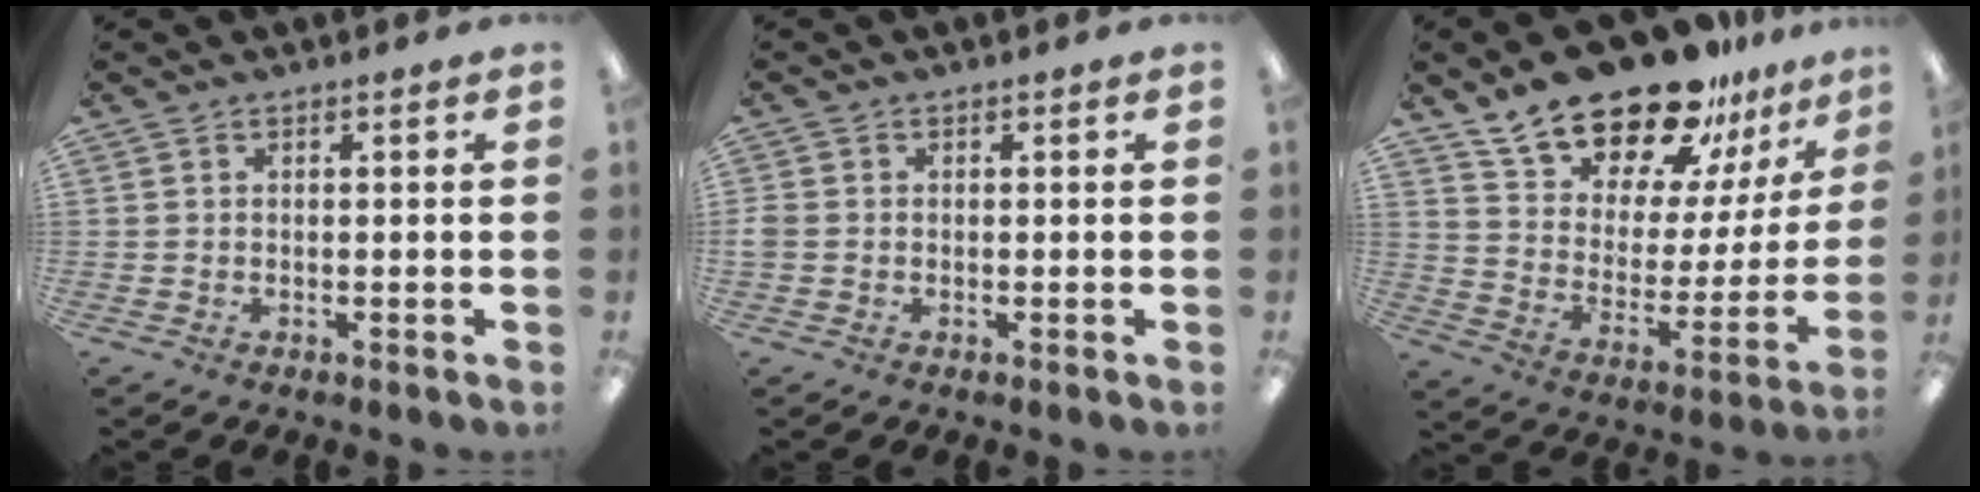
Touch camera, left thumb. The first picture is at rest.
{"total": 1.9, "force": [-0.3, 1.7, 0.9], "torque": [-0.013, 0.004, -0.006]}
{"total": 21.7, "force": [18.2, 8.8, 8.0], "torque": [-0.144, -0.131, 0.323]}